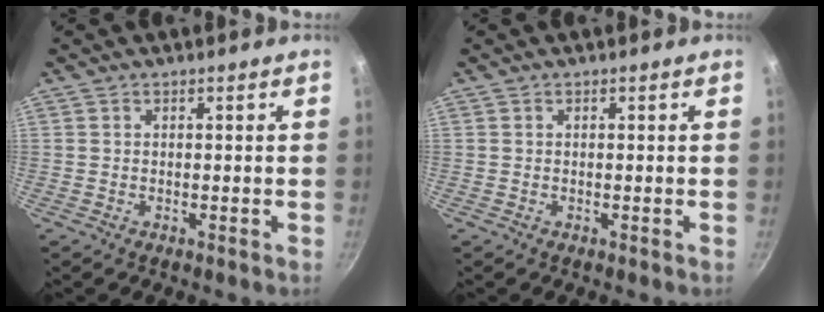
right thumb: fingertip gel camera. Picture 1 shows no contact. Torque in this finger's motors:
{"motor_torque": [-0.04, -0.03, 0.13, 0.00, 0.02]}